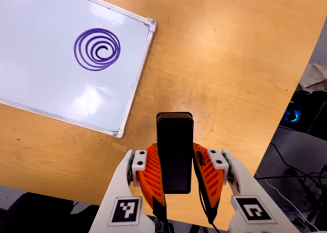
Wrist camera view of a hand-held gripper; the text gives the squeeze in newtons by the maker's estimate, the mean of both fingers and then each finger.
{"total": 5.0, "left": 3.8, "right": 6.3}